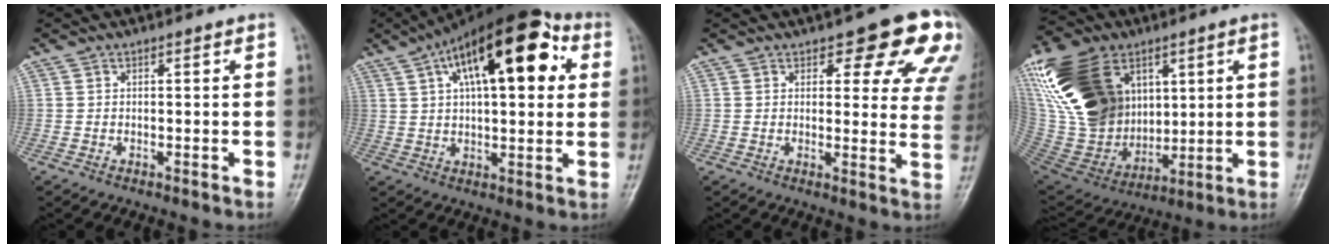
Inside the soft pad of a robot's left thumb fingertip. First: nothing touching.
{"total": 20.7, "force": [7.4, 9.1, 17.1], "torque": [-0.243, 0.020, 0.107]}
{"total": 14.4, "force": [9.0, 5.7, 9.7], "torque": [-0.064, -0.038, 0.089]}
{"total": 27.0, "force": [8.4, 19.0, 17.2], "torque": [-0.345, -0.013, 0.170]}